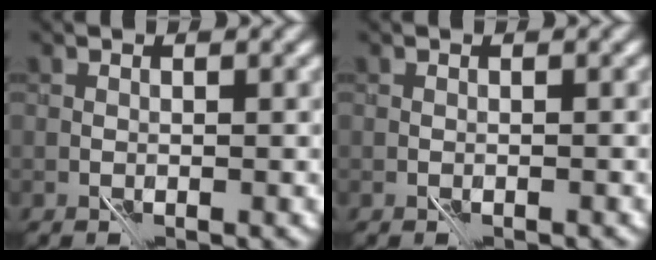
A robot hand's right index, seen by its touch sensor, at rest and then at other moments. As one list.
[{"total": 0.6, "force": [-0.5, 0.2, 0.3], "torque": [-0.004, -0.002, -0.007]}]